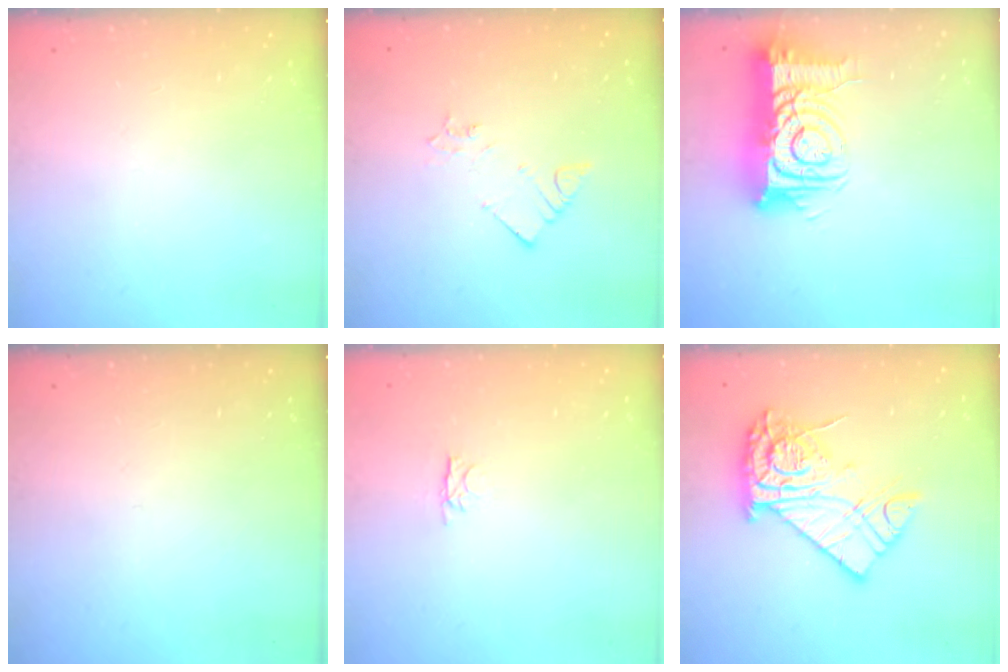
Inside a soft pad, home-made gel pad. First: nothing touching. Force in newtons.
{"total": 2.8, "press": 2.7, "slide": 0.5}
{"total": 15.4, "press": 15.4, "slide": 1.3}
{"total": 0.0}
{"total": 2.8, "press": 2.7, "slide": 0.4}
{"total": 15.9, "press": 15.8, "slide": 1.4}